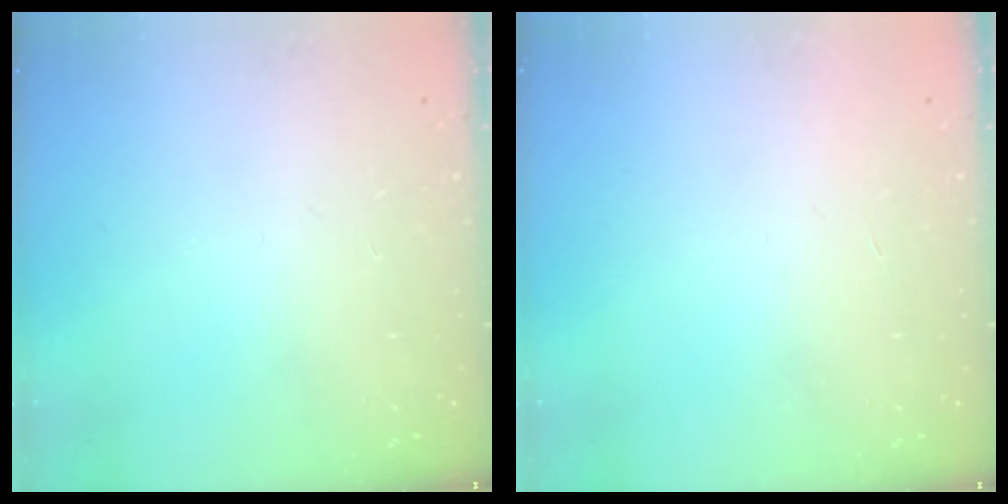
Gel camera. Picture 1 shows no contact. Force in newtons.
{"total": 1.7, "press": 1.7, "slide": 0.1}